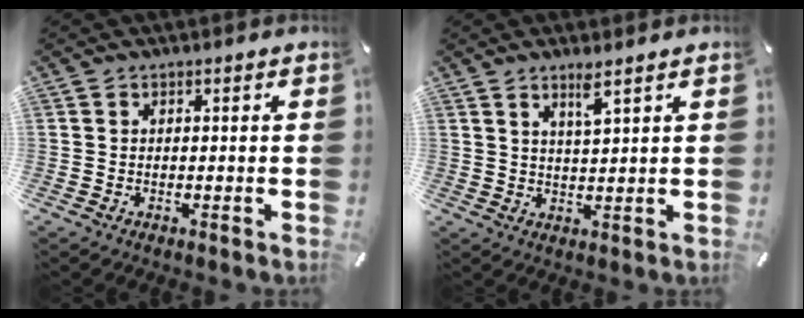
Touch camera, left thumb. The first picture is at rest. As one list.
[{"total": 4.0, "force": [3.0, 0.2, 2.7], "torque": [-0.059, -0.006, 0.051]}]